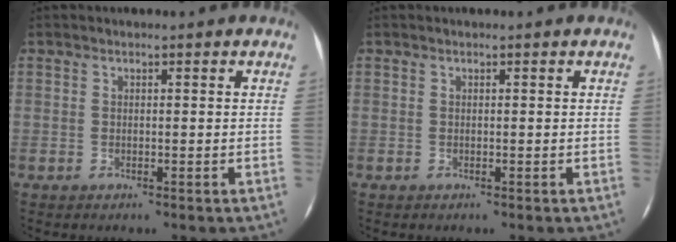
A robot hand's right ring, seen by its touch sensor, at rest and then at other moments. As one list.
[{"total": 0.0}]